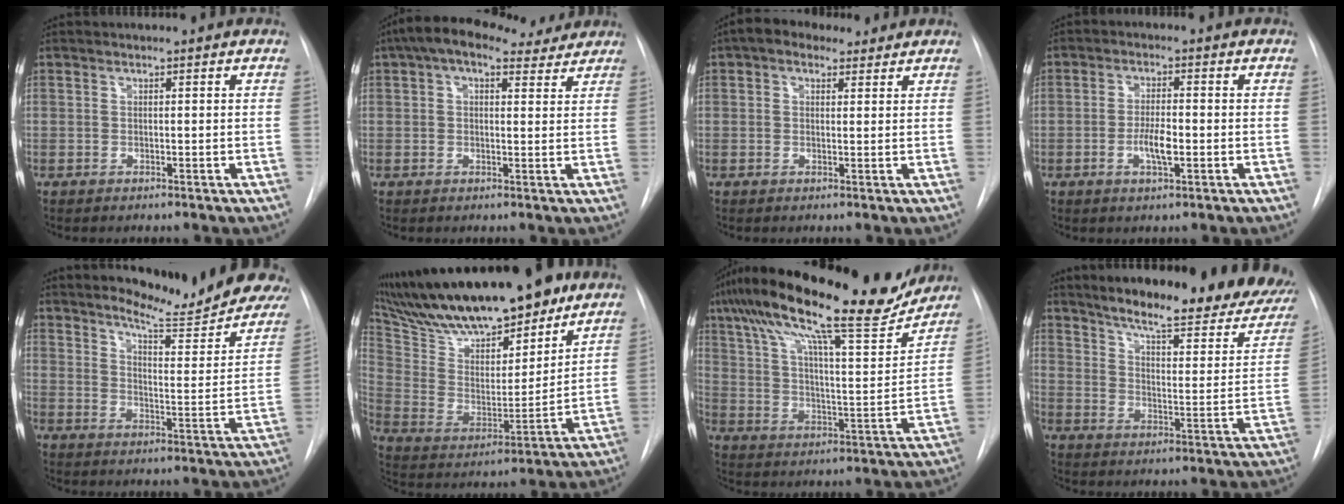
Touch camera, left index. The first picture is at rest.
{"total": 9.4, "force": [6.9, 3.8, 5.1], "torque": [-0.084, 0.043, 0.100]}
{"total": 4.9, "force": [3.2, 2.9, 2.2], "torque": [-0.039, 0.030, 0.053]}
{"total": 4.4, "force": [-1.2, 1.1, 4.0], "torque": [-0.078, 0.000, -0.020]}
{"total": 17.4, "force": [16.3, 1.8, 5.6], "torque": [-0.069, -0.082, 0.199]}
{"total": 25.5, "force": [20.6, 6.5, 13.7], "torque": [-0.236, 0.009, 0.332]}
{"total": 24.6, "force": [19.5, 3.6, 14.5], "torque": [-0.251, 0.016, 0.292]}
{"total": 25.1, "force": [20.4, 5.1, 13.7], "torque": [-0.178, -0.043, 0.255]}